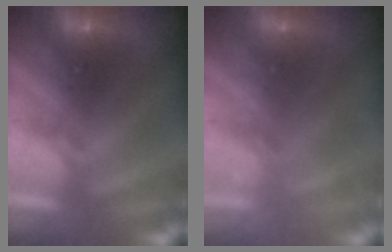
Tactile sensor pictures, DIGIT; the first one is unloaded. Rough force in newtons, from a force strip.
{"total": 2.3}